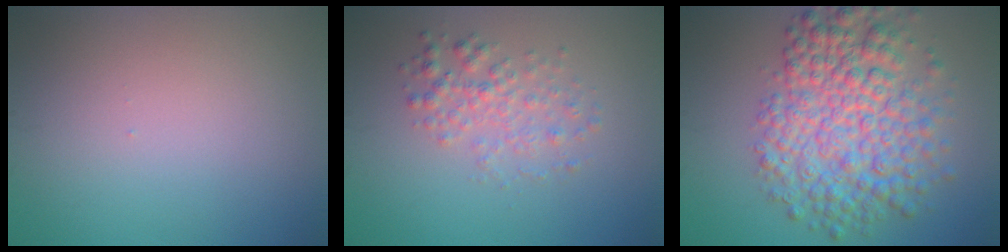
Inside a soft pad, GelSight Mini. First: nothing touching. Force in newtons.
{"total": 2.5, "press": 2.5, "slide": 0.0}
{"total": 8.4, "press": 8.4, "slide": 0.1}